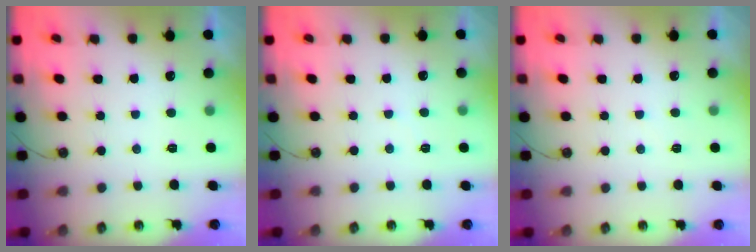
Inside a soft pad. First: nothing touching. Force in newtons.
{"total": 2.4, "press": 2.4, "slide": 0.4}
{"total": 3.6, "press": 3.6, "slide": 0.6}